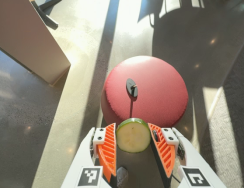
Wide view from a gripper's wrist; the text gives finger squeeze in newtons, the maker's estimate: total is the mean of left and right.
{"total": 9.3, "left": 9.2, "right": 9.4}